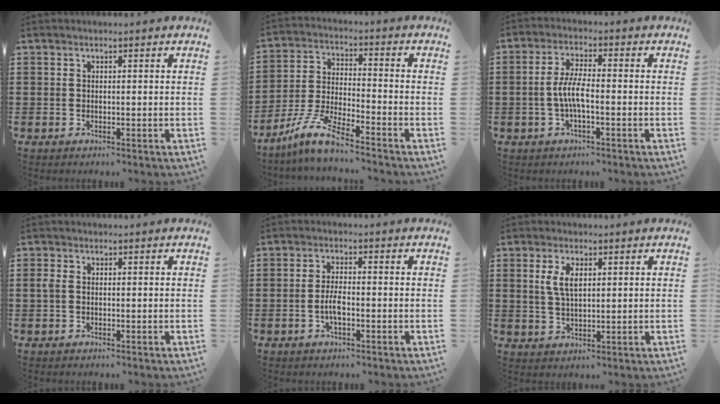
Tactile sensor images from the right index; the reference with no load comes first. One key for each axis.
{"total": 7.9, "fx": -6.7, "fy": 0.4, "fz": 4.2, "tx": -0.106, "ty": -0.010, "tz": -0.137}
{"total": 5.0, "fx": -1.1, "fy": 1.2, "fz": 4.7, "tx": -0.111, "ty": -0.005, "tz": -0.031}
{"total": 1.4, "fx": -0.1, "fy": 0.9, "fz": 1.1, "tx": -0.031, "ty": 0.001, "tz": -0.006}
{"total": 3.5, "fx": -1.0, "fy": 1.2, "fz": 3.2, "tx": -0.073, "ty": -0.001, "tz": -0.023}
{"total": 4.3, "fx": 1.3, "fy": 1.9, "fz": 3.6, "tx": -0.077, "ty": 0.008, "tz": 0.022}